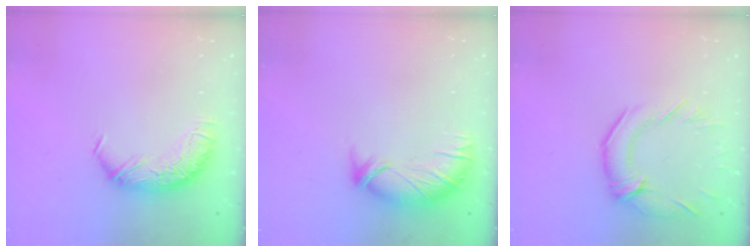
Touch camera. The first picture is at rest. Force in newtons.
{"total": 3.1, "press": 2.7, "slide": 1.5}
{"total": 2.9, "press": 2.5, "slide": 1.5}